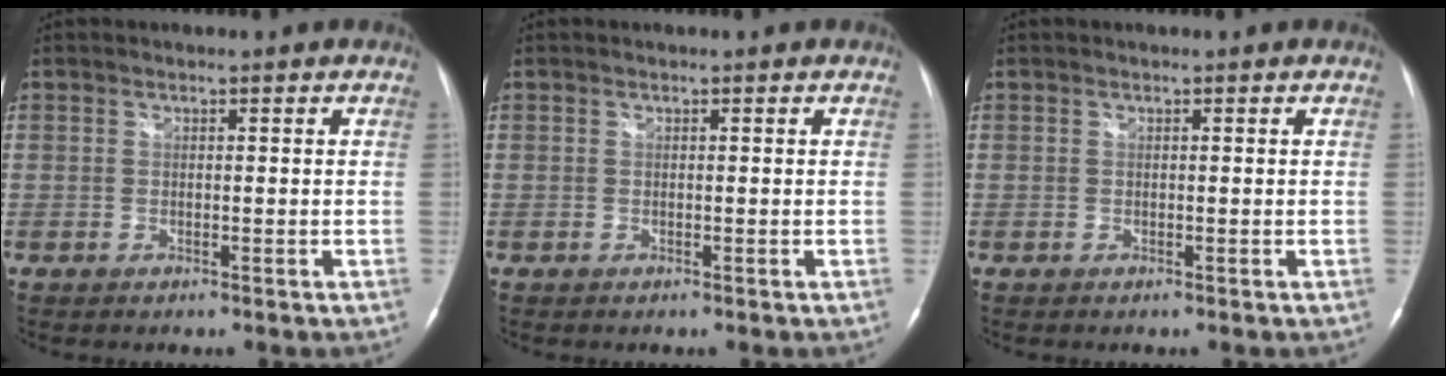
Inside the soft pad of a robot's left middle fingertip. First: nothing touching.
{"total": 0.0}
{"total": 0.0}